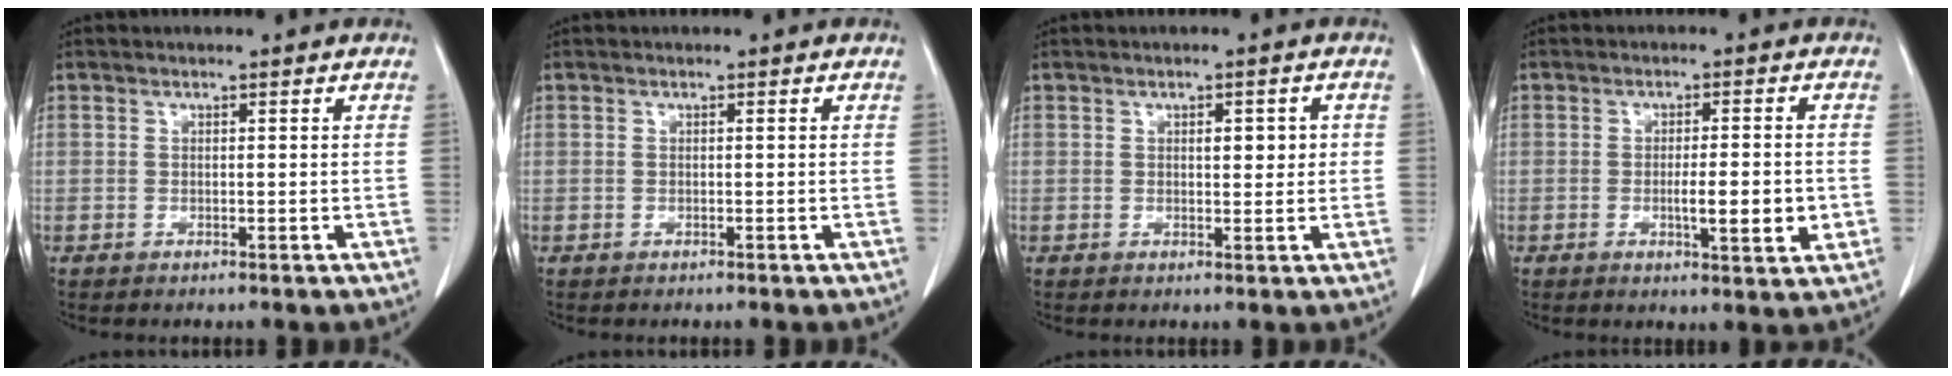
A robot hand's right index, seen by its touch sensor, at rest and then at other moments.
{"total": 0.0}
{"total": 2.8, "force": [0.6, 1.1, 2.5], "torque": [-0.033, 0.001, 0.009]}
{"total": 6.3, "force": [-1.2, 0.9, 6.2], "torque": [-0.093, -0.008, -0.016]}